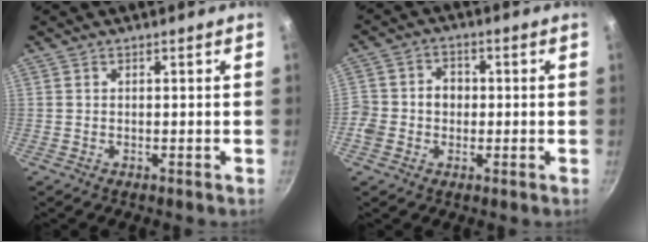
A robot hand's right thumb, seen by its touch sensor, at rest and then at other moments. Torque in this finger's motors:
{"motor_torque": [0.22, 0.49, 0.35, 0.14, 0.00]}